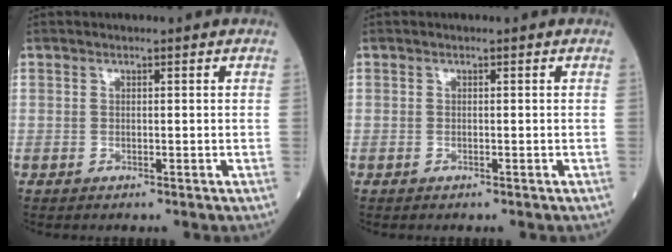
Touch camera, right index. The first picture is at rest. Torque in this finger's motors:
{"motor_torque": [0.01, -0.07, 0.03, 0.01]}